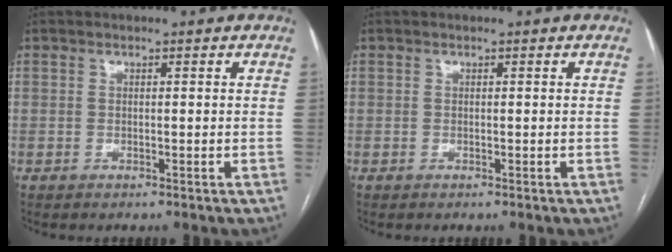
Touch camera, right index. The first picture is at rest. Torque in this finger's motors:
{"motor_torque": [0.00, 0.00, -0.01, 0.00]}